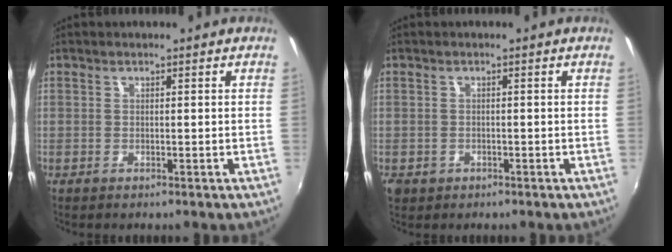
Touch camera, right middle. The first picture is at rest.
{"total": 2.4, "force": [-0.9, 2.1, 0.9], "torque": [-0.022, -0.006, -0.013]}